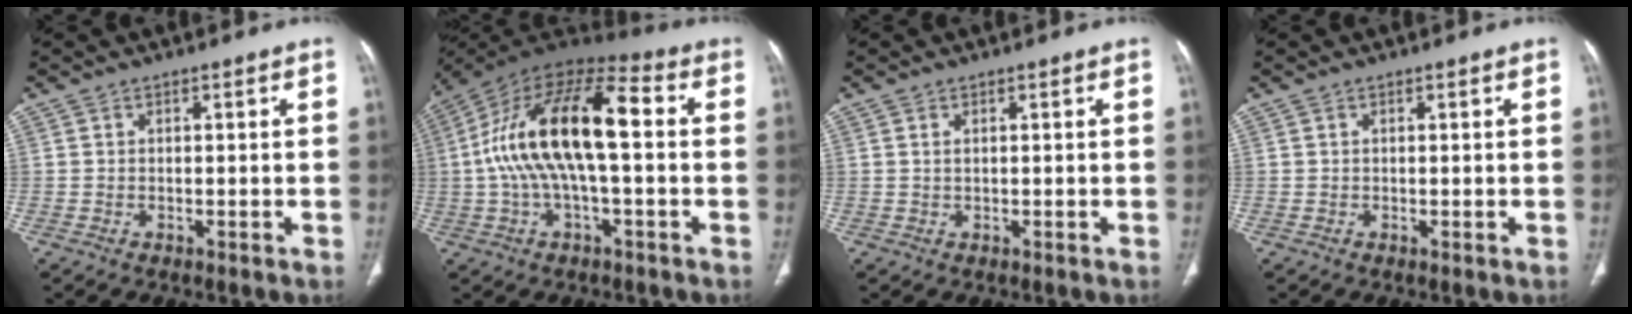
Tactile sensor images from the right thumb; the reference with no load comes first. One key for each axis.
{"total": 19.9, "fx": 0.8, "fy": 8.1, "fz": 18.1, "tx": -0.342, "ty": 0.049, "tz": 0.006}
{"total": 0.7, "fx": 0.3, "fy": 0.3, "fz": 0.6, "tx": -0.015, "ty": 0.003, "tz": 0.007}
{"total": 0.0}